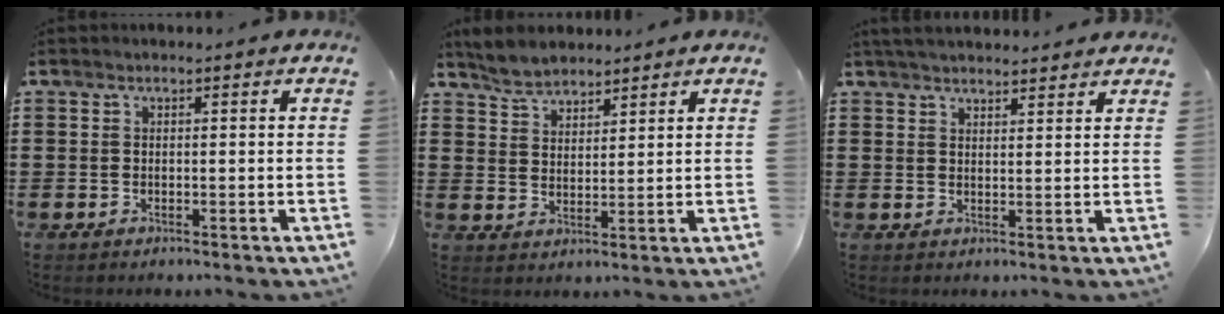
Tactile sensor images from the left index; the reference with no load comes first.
{"total": 4.2, "force": [4.0, 1.4, 0.6], "torque": [-0.026, -0.001, 0.076]}
{"total": 3.1, "force": [3.1, 0.3, 0.3], "torque": [-0.013, -0.003, 0.059]}